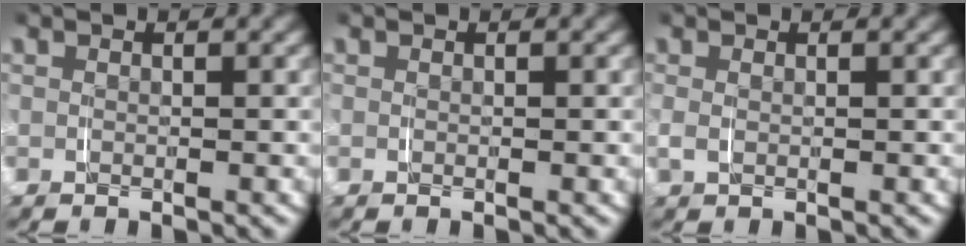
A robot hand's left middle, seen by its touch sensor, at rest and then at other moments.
{"total": 0.0}
{"total": 1.1, "force": [0.1, 0.7, 0.8], "torque": [-0.024, -0.001, 0.003]}